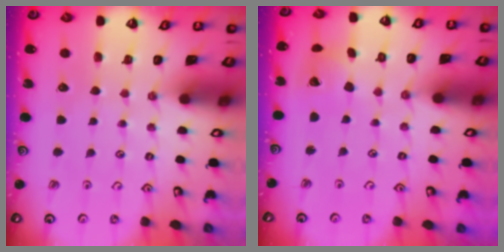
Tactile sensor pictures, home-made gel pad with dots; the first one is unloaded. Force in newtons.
{"total": 7.1, "press": 7.1, "slide": 1.0}